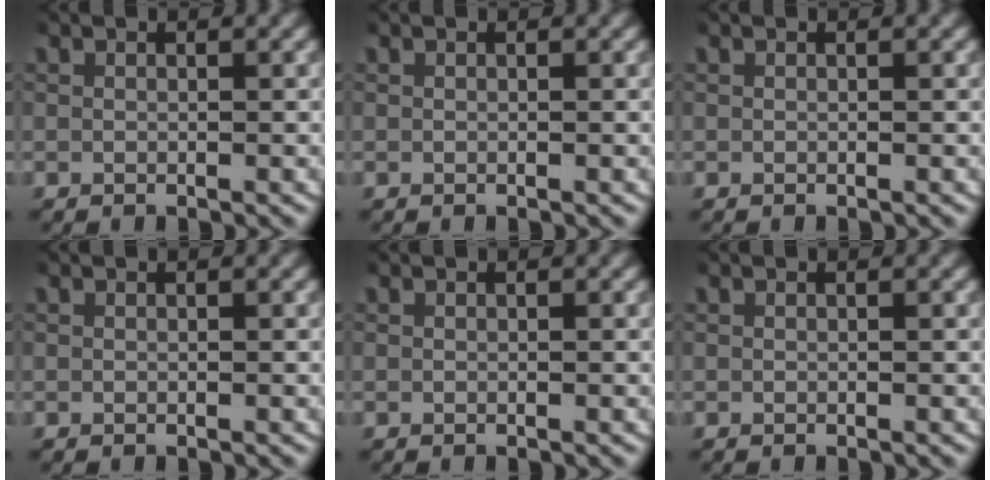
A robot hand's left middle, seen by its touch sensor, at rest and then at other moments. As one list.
[{"total": 0.0}, {"total": 0.0}, {"total": 0.0}, {"total": 0.0}, {"total": 0.0}]